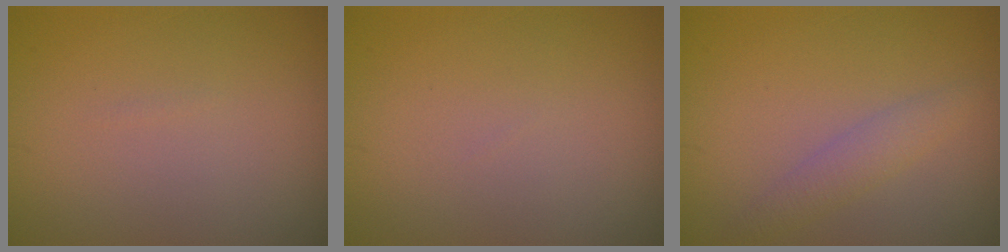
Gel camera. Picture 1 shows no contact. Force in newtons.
{"total": 0.0}
{"total": 1.9, "press": 1.9, "slide": 0.1}